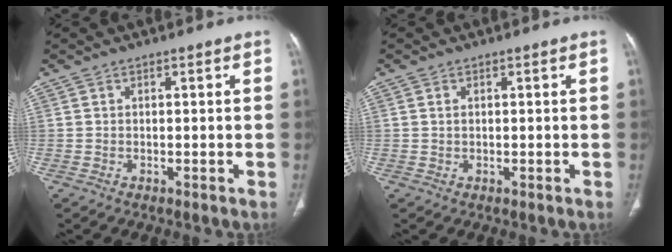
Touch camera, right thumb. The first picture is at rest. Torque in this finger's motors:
{"motor_torque": [0.08, -0.81, -0.31, -0.21, -0.03]}